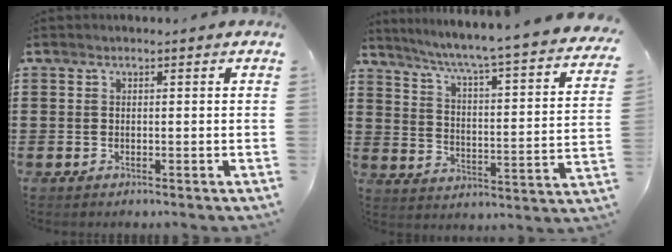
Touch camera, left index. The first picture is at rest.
{"total": 4.5, "force": [3.7, -1.0, 2.4], "torque": [-0.067, -0.050, 0.047]}